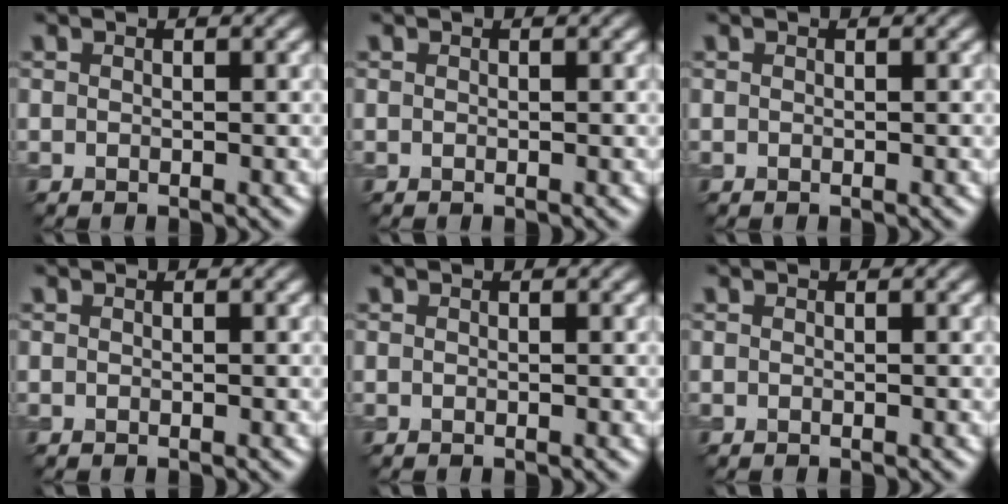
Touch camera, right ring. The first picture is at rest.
{"total": 0.0}
{"total": 0.0}
{"total": 0.0}
{"total": 0.0}
{"total": 0.0}